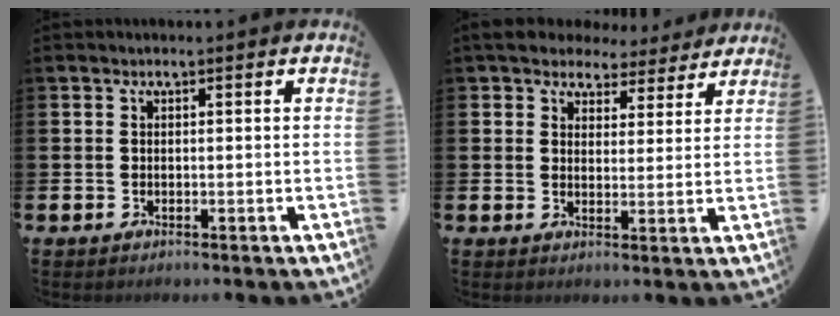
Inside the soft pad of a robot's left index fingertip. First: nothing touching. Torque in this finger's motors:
{"motor_torque": [2.14, 0.00, 0.73, 0.21]}